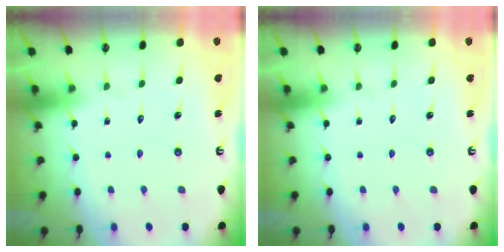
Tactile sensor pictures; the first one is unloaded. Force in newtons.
{"total": 0.0}